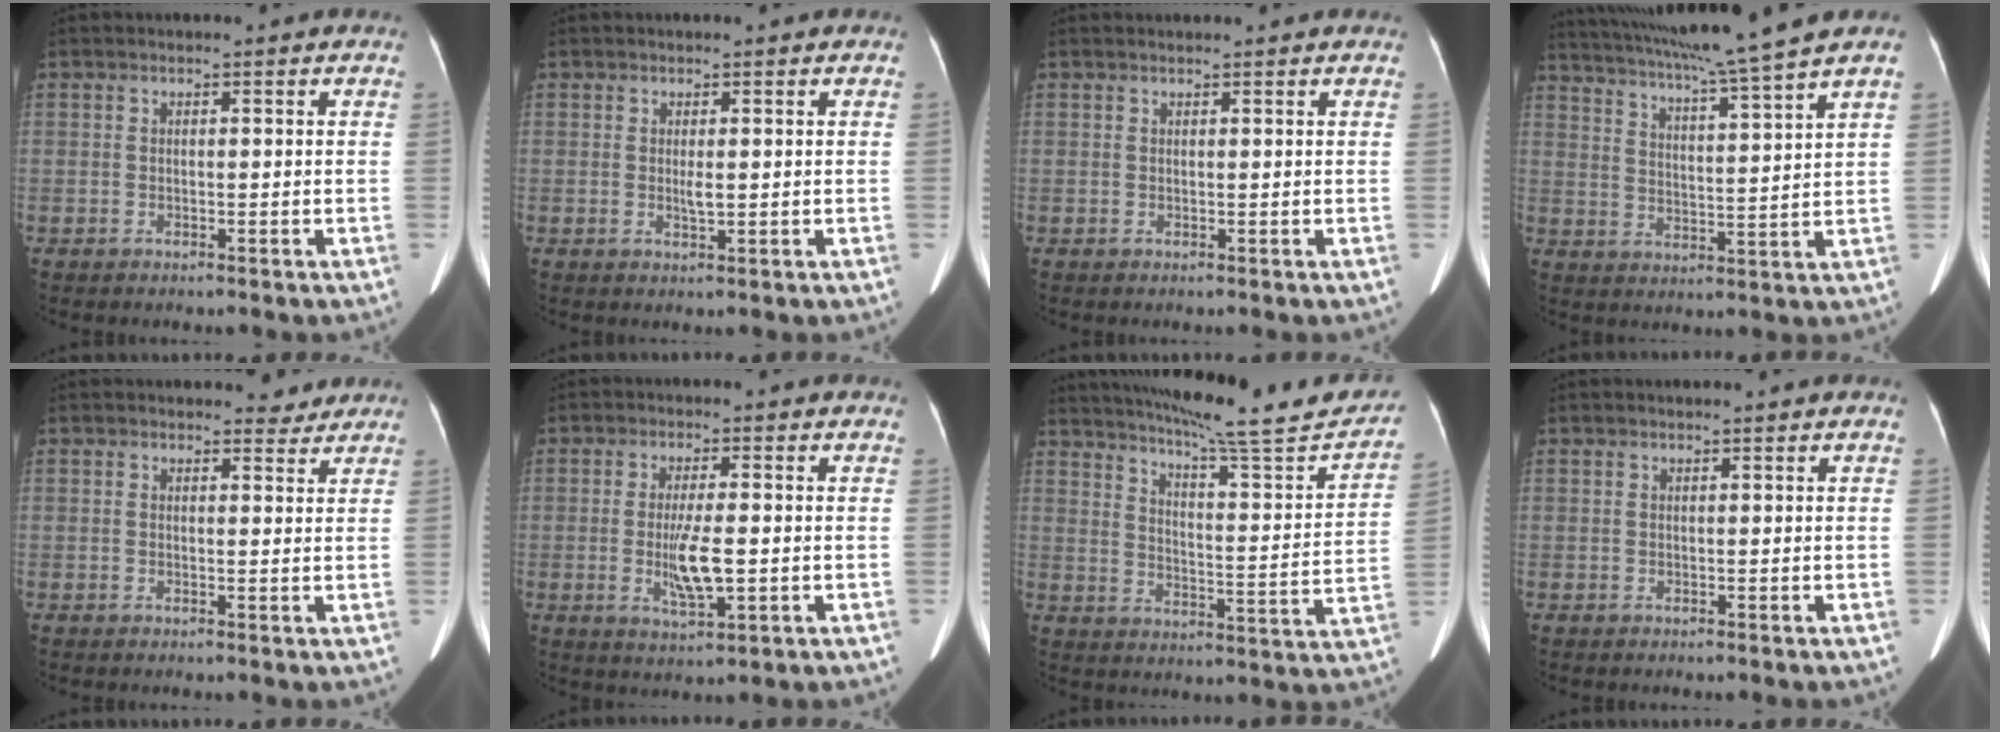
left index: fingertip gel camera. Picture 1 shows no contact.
{"total": 1.5, "force": [0.1, 0.3, 1.4], "torque": [-0.028, -0.003, 0.003]}
{"total": 1.6, "force": [1.6, 0.1, 0.5], "torque": [-0.010, 0.020, 0.024]}
{"total": 15.0, "force": [12.7, -2.3, 7.7], "torque": [-0.134, -0.013, 0.192]}
{"total": 2.3, "force": [2.2, 0.8, 0.1], "torque": [0.000, -0.009, 0.020]}
{"total": 6.2, "force": [-0.9, 1.2, 6.0], "torque": [-0.118, -0.012, -0.013]}
{"total": 22.4, "force": [19.7, 1.7, 10.5], "torque": [-0.153, -0.031, 0.259]}
{"total": 0.0}